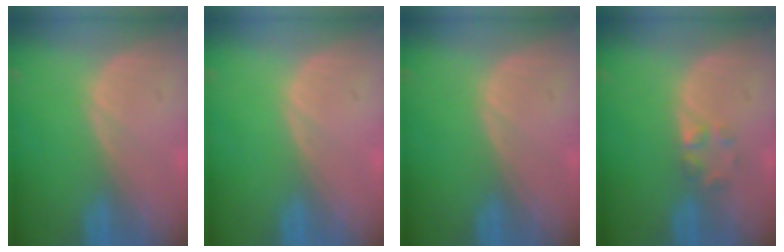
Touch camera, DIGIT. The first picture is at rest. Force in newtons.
{"total": 0.0}
{"total": 0.0}
{"total": 2.0, "press": 2.0, "slide": 0.2}